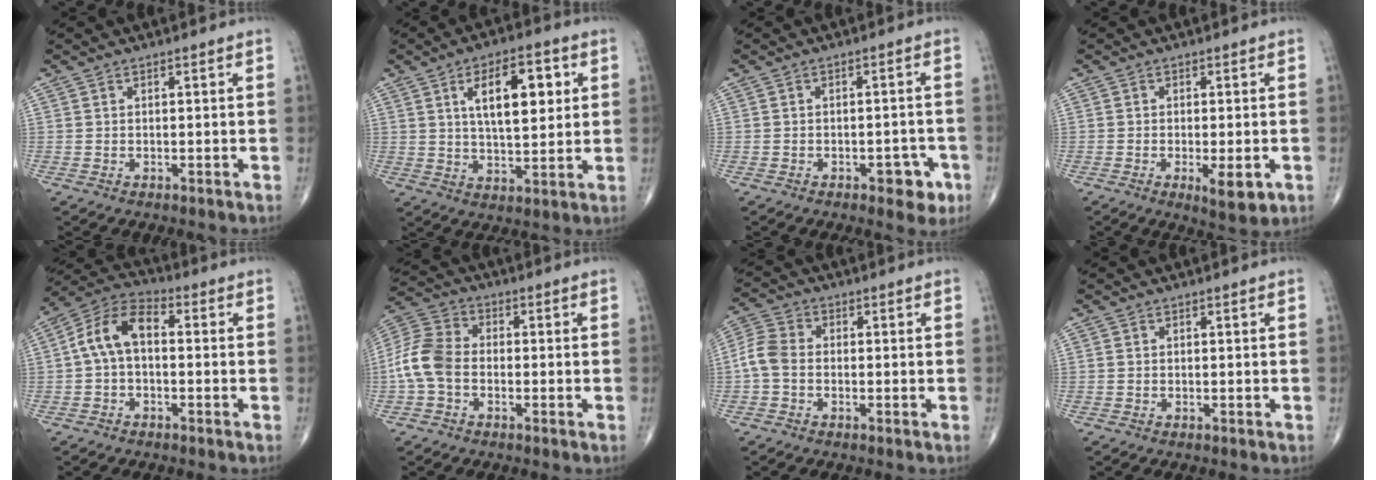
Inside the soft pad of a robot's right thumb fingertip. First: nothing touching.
{"total": 12.5, "force": [3.8, 5.4, 10.6], "torque": [-0.145, -0.010, 0.062]}
{"total": 5.2, "force": [-2.5, 2.7, 3.6], "torque": [-0.022, 0.015, -0.030]}
{"total": 5.7, "force": [-1.8, 1.8, 5.1], "torque": [-0.074, -0.012, -0.024]}
{"total": 9.3, "force": [0.0, 5.3, 7.6], "torque": [-0.140, 0.032, -0.013]}
{"total": 9.0, "force": [-1.8, 6.3, 6.1], "torque": [-0.128, 0.026, -0.050]}
{"total": 5.4, "force": [-0.9, 3.9, 3.7], "torque": [-0.078, 0.014, -0.032]}
{"total": 0.0}